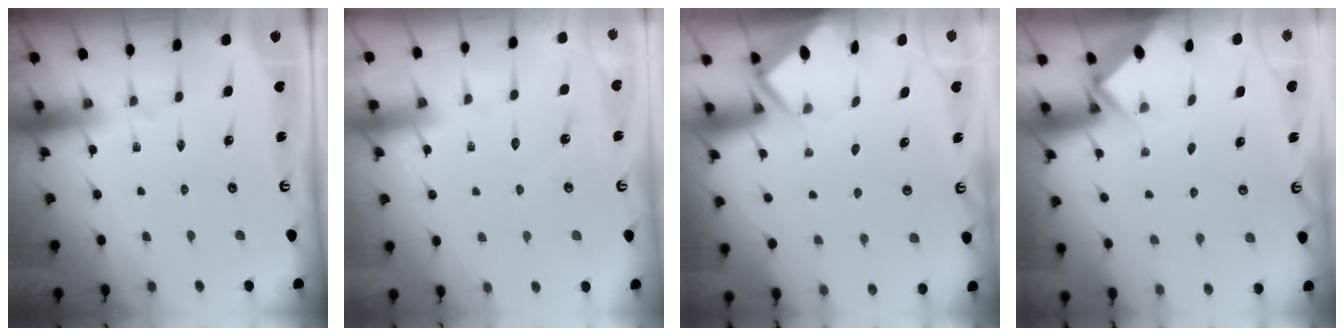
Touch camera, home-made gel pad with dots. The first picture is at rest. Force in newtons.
{"total": 4.9, "press": 4.9, "slide": 0.5}
{"total": 2.8, "press": 2.8, "slide": 0.1}
{"total": 2.6, "press": 2.6, "slide": 0.2}